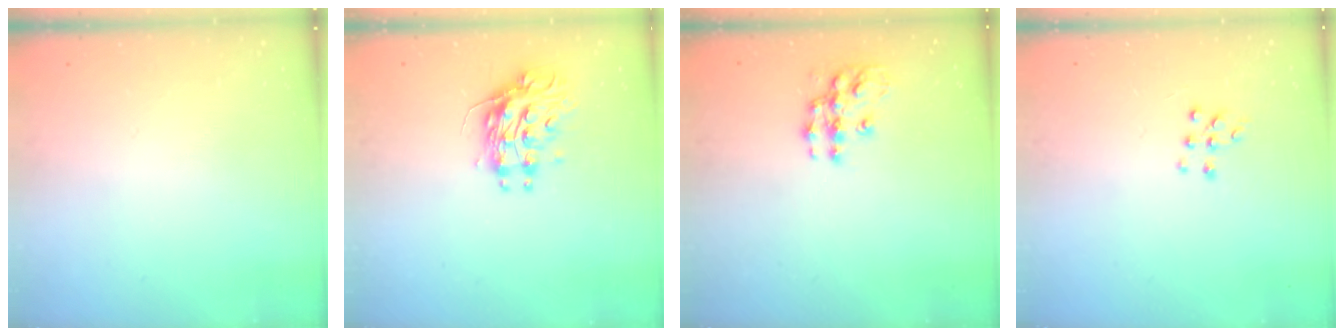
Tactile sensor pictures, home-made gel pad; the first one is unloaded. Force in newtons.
{"total": 10.1, "press": 10.0, "slide": 0.9}
{"total": 10.4, "press": 10.4, "slide": 0.5}
{"total": 5.6, "press": 5.6, "slide": 0.8}